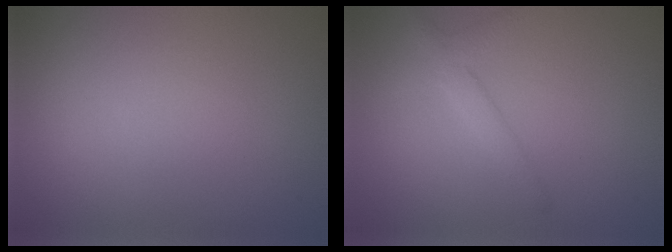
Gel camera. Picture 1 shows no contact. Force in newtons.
{"total": 2.2, "press": 2.2, "slide": 0.1}